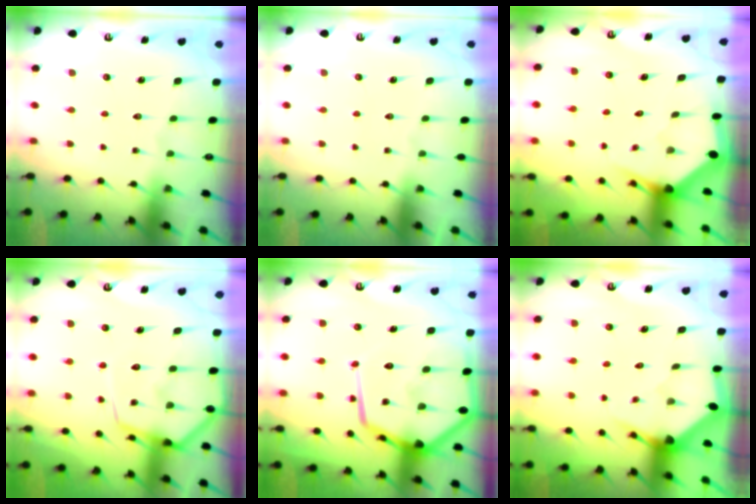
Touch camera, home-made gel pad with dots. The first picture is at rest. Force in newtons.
{"total": 0.0}
{"total": 2.8, "press": 2.8, "slide": 0.0}
{"total": 9.9, "press": 9.8, "slide": 1.1}
{"total": 19.0, "press": 18.9, "slide": 1.8}
{"total": 3.2, "press": 3.2, "slide": 0.1}